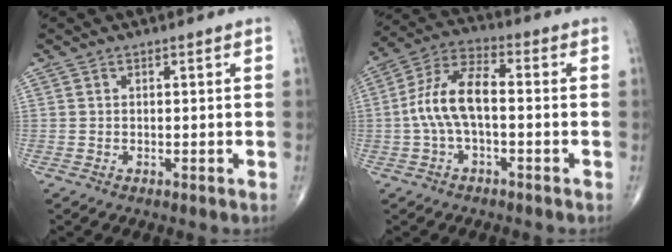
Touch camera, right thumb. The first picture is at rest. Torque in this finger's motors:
{"motor_torque": [0.33, 0.11, 1.01, -0.16, 0.36]}